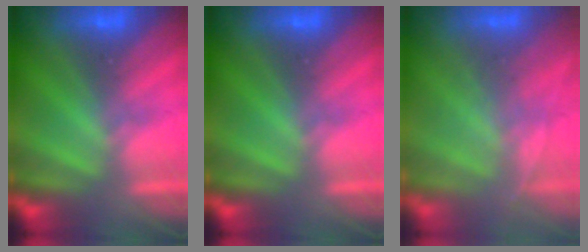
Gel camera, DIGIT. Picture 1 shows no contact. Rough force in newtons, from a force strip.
{"total": 0.0}
{"total": 1.9}